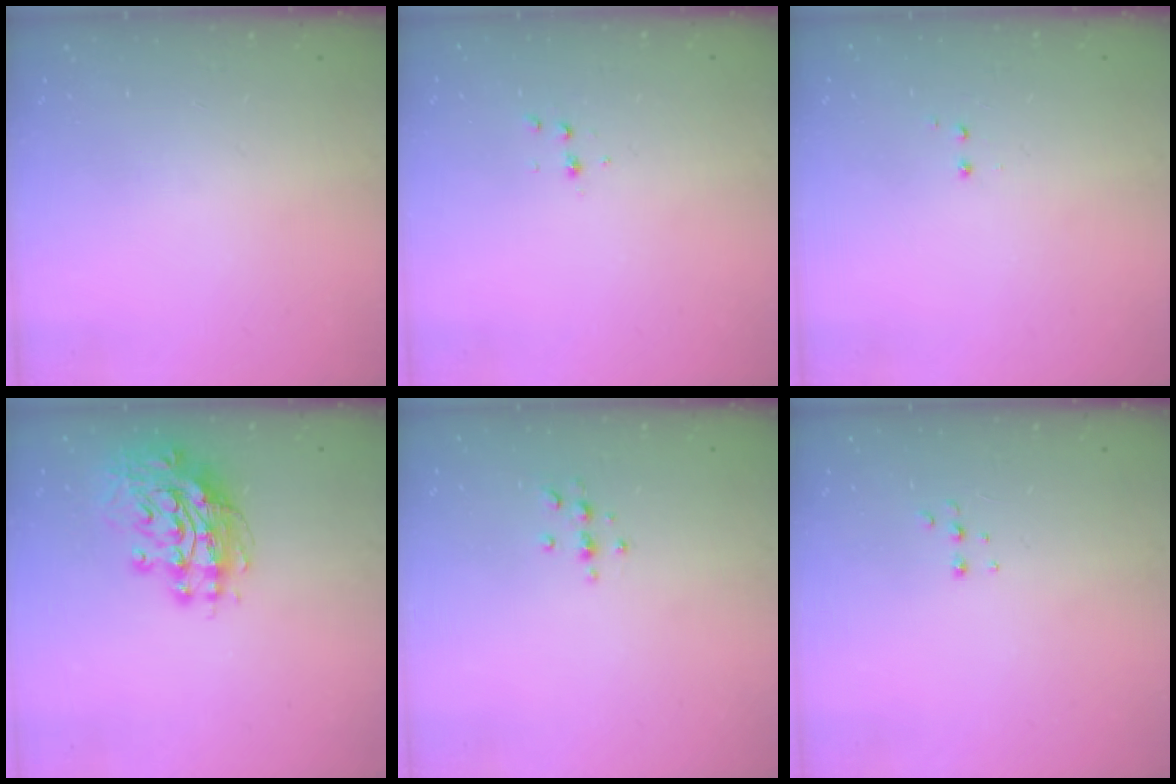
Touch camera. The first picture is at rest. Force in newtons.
{"total": 3.6, "press": 3.4, "slide": 1.0}
{"total": 1.2, "press": 1.1, "slide": 0.6}
{"total": 13.1, "press": 13.0, "slide": 1.6}
{"total": 4.9, "press": 4.9, "slide": 0.6}
{"total": 3.8, "press": 3.7, "slide": 0.8}